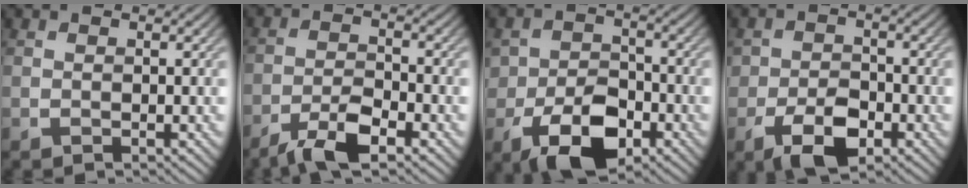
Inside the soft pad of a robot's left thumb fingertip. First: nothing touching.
{"total": 5.9, "force": [-4.3, 1.3, 3.9], "torque": [-0.074, 0.002, -0.082]}
{"total": 8.4, "force": [-4.3, 5.1, 5.1], "torque": [-0.095, -0.011, -0.077]}
{"total": 6.2, "force": [-3.2, 3.7, 3.8], "torque": [-0.066, -0.005, -0.063]}